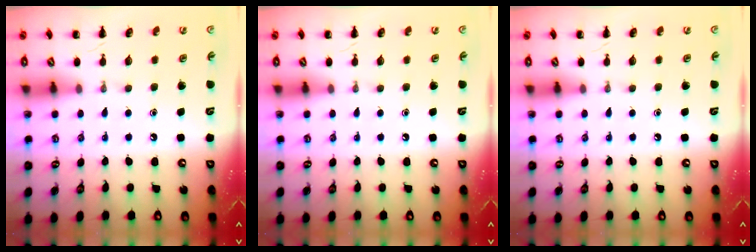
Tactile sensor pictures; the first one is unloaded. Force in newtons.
{"total": 0.0}
{"total": 0.0}